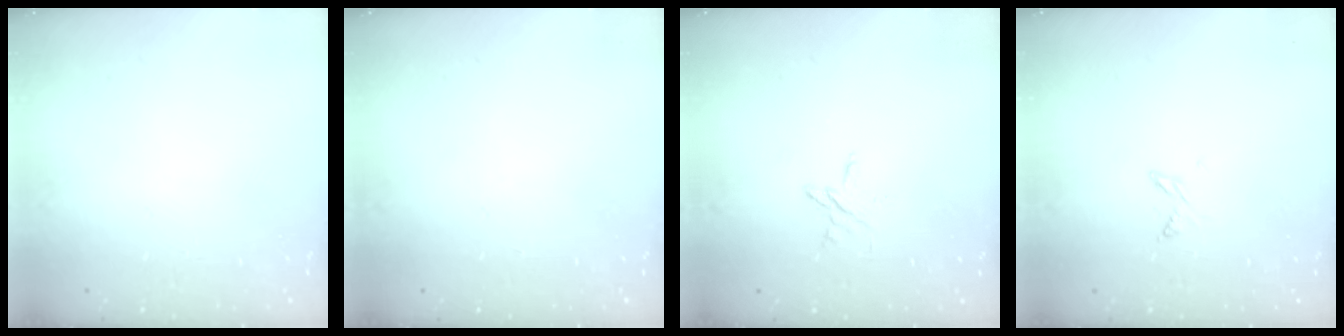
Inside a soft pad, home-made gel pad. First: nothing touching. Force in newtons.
{"total": 0.0}
{"total": 3.5, "press": 3.4, "slide": 0.3}
{"total": 2.9, "press": 2.8, "slide": 0.5}